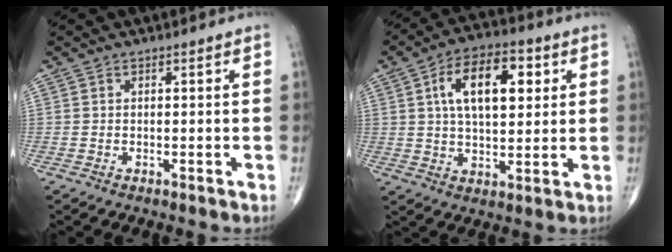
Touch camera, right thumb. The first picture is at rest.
{"total": 14.1, "force": [4.0, 7.2, 11.5], "torque": [-0.166, 0.002, 0.062]}